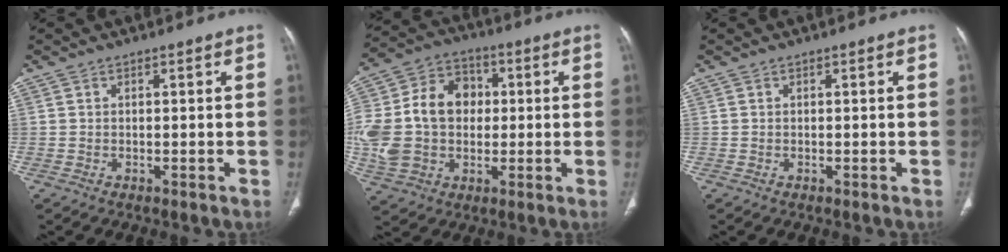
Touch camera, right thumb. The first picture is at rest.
{"total": 21.1, "force": [0.5, 16.3, 13.4], "torque": [-0.285, 0.032, 0.017]}
{"total": 0.0}